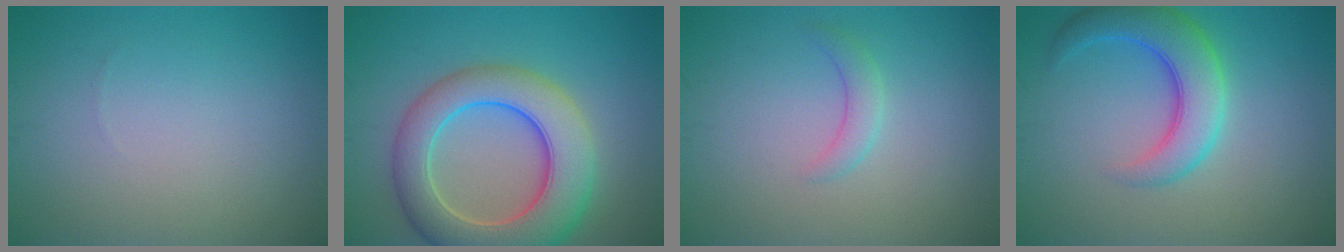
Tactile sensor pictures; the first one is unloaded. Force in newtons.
{"total": 9.6, "press": 9.5, "slide": 0.5}
{"total": 1.6, "press": 1.6, "slide": 0.1}
{"total": 5.8, "press": 5.8, "slide": 0.3}